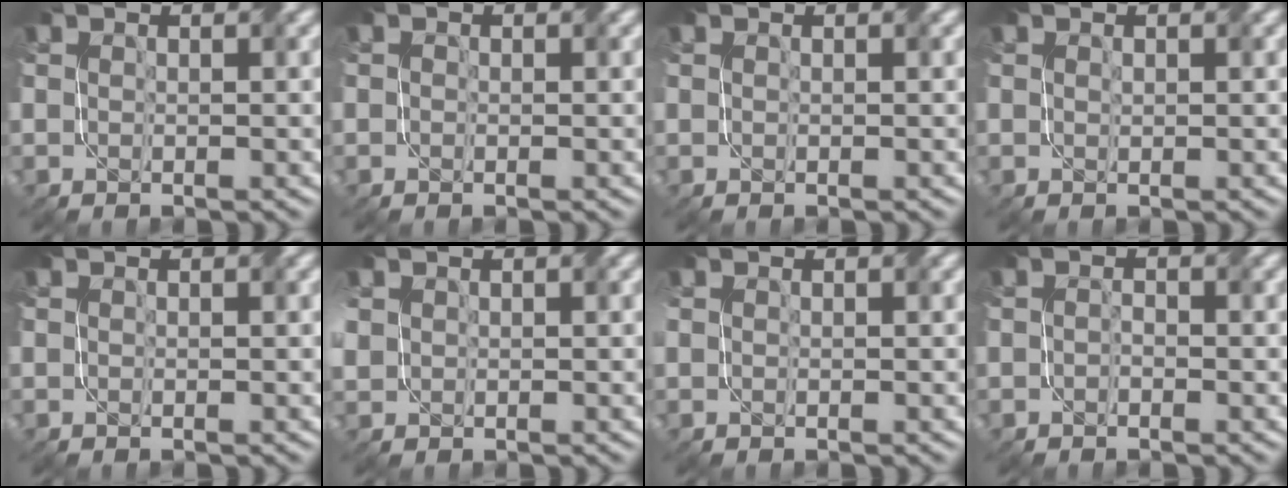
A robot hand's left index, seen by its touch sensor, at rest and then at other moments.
{"total": 0.0}
{"total": 0.7, "force": [-0.2, -0.6, -0.3], "torque": [0.006, 0.001, -0.006]}
{"total": 0.0}
{"total": 0.7, "force": [-0.3, -0.6, -0.3], "torque": [0.006, 0.001, -0.009]}
{"total": 0.7, "force": [0.3, 0.6, 0.2], "torque": [-0.014, 0.006, 0.003]}
{"total": 0.7, "force": [0.2, 0.5, 0.5], "torque": [-0.009, 0.004, 0.004]}
{"total": 0.6, "force": [-0.5, 0.1, 0.2], "torque": [-0.006, -0.001, -0.016]}